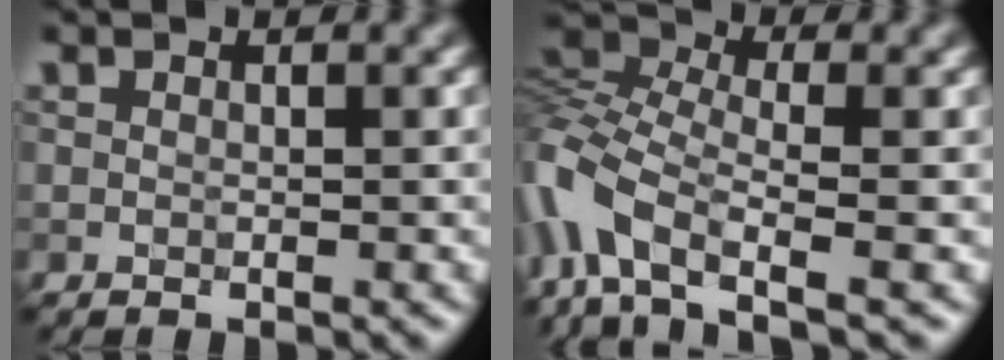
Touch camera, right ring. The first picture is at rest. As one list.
[{"total": 9.5, "force": [-4.4, 5.0, 6.8], "torque": [-0.165, -0.001, -0.100]}]